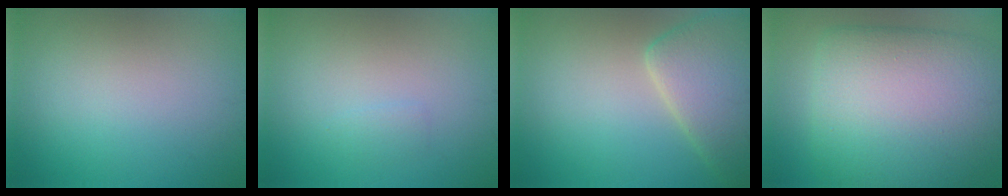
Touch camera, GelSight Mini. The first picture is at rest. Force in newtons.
{"total": 0.7, "press": 0.7, "slide": 0.1}
{"total": 6.1, "press": 6.1, "slide": 0.4}
{"total": 13.4, "press": 13.4, "slide": 0.3}